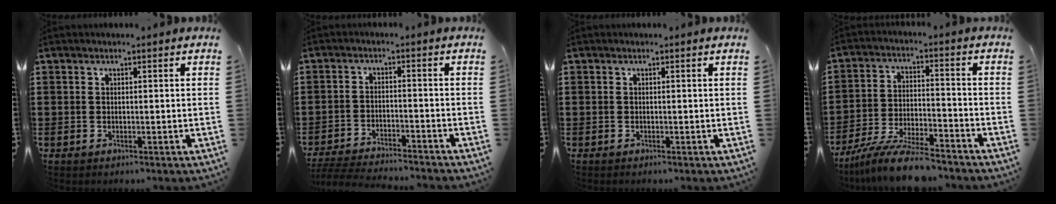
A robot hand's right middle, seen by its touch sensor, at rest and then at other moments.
{"total": 4.5, "force": [-4.4, 0.1, 1.0], "torque": [-0.023, -0.001, -0.090]}
{"total": 0.0}
{"total": 9.7, "force": [-8.6, 1.2, 4.2], "torque": [-0.079, 0.017, -0.165]}